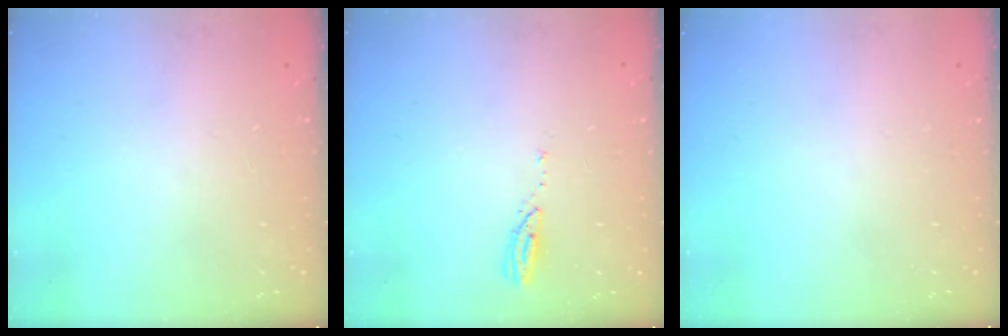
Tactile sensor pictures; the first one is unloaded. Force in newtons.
{"total": 3.0, "press": 2.9, "slide": 0.3}
{"total": 0.0}